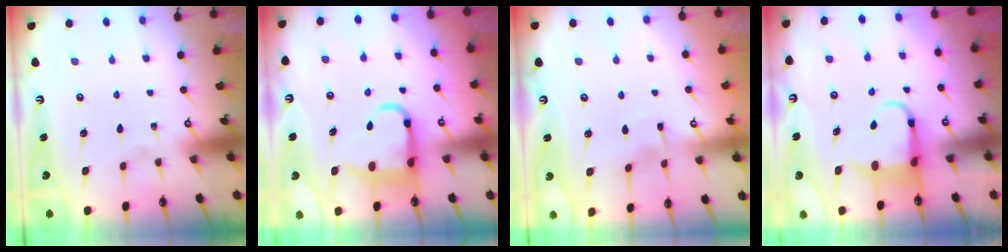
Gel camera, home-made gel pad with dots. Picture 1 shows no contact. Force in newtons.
{"total": 9.6, "press": 9.5, "slide": 1.4}
{"total": 2.8, "press": 2.8, "slide": 0.3}
{"total": 5.4, "press": 5.4, "slide": 0.5}